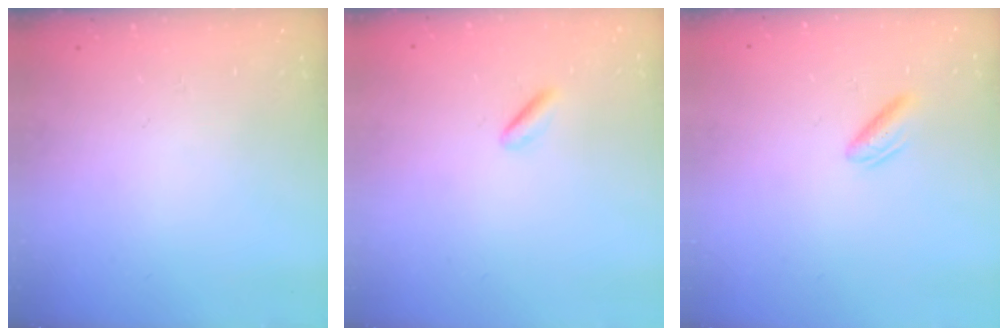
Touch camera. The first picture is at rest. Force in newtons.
{"total": 0.6, "press": 0.0, "slide": 0.6}
{"total": 3.0, "press": 2.8, "slide": 0.9}